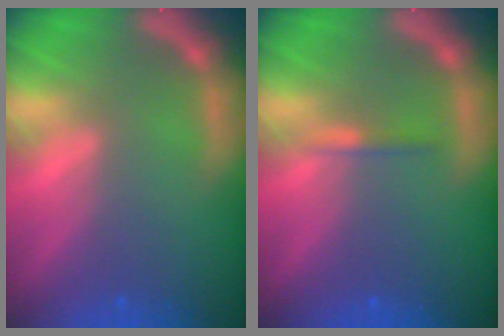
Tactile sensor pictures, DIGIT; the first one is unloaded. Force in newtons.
{"total": 0.9}